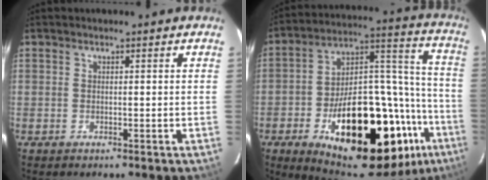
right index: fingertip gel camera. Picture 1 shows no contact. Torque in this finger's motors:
{"motor_torque": [2.14, 0.00, 1.05, 0.21]}